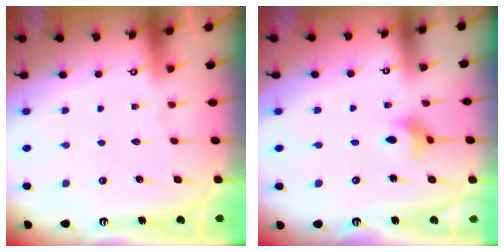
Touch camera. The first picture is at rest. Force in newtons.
{"total": 3.8, "press": 3.8, "slide": 0.6}